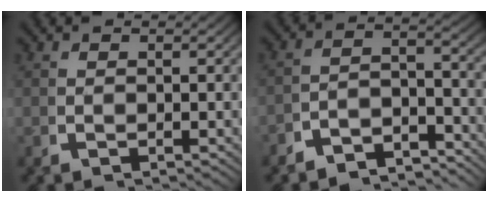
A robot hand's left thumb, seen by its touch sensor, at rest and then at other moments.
{"total": 5.1, "force": [-4.3, 2.0, 2.1], "torque": [-0.023, -0.020, -0.069]}